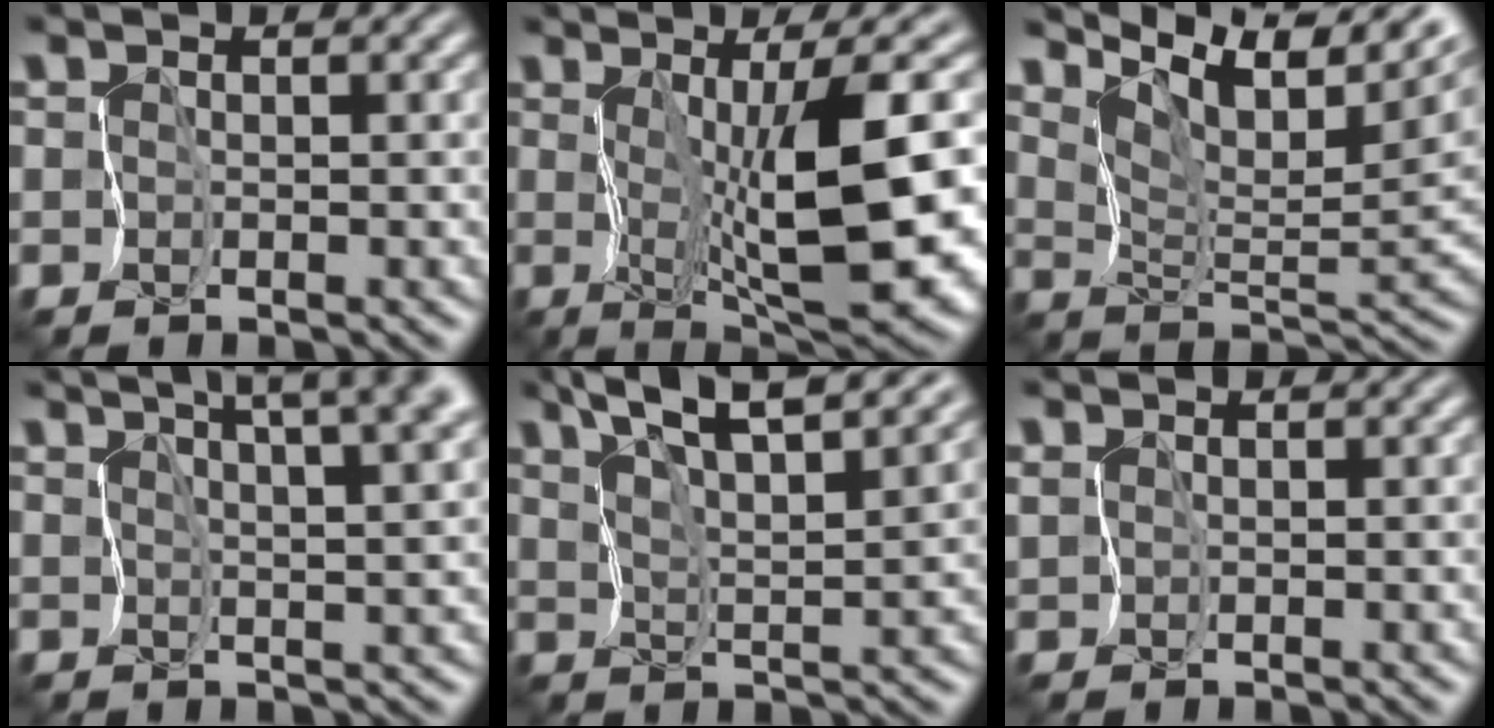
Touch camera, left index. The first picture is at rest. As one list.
[{"total": 10.9, "force": [0.2, 1.8, 10.8], "torque": [-0.168, -0.003, 0.012]}, {"total": 8.7, "force": [6.2, 3.0, 5.4], "torque": [-0.093, 0.001, 0.112]}, {"total": 11.2, "force": [6.9, 4.2, 7.8], "torque": [-0.085, 0.035, 0.076]}, {"total": 8.9, "force": [7.1, 1.8, 5.2], "torque": [-0.097, 0.018, 0.093]}, {"total": 0.7, "force": [0.4, 0.5, 0.2], "torque": [-0.008, -0.004, 0.008]}]